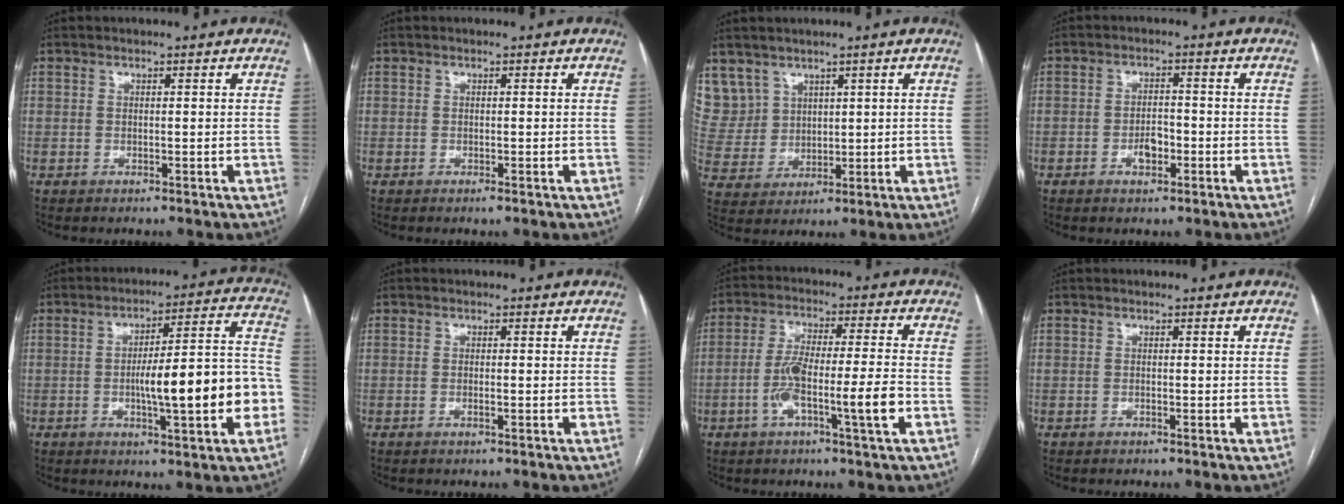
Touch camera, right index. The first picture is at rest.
{"total": 0.6, "force": [-0.3, 0.3, 0.5], "torque": [-0.005, -0.002, -0.002]}
{"total": 9.0, "force": [5.6, 7.1, 0.6], "torque": [-0.029, 0.028, 0.135]}
{"total": 3.4, "force": [-1.4, 1.6, 2.6], "torque": [-0.044, 0.004, -0.022]}
{"total": 16.2, "force": [-3.5, 2.6, 15.6], "torque": [-0.211, 0.028, -0.045]}
{"total": 0.7, "force": [-0.3, 0.1, 0.7], "torque": [-0.015, -0.001, -0.004]}
{"total": 10.0, "force": [-3.3, 0.4, 9.5], "torque": [-0.175, 0.007, -0.060]}
{"total": 0.0}